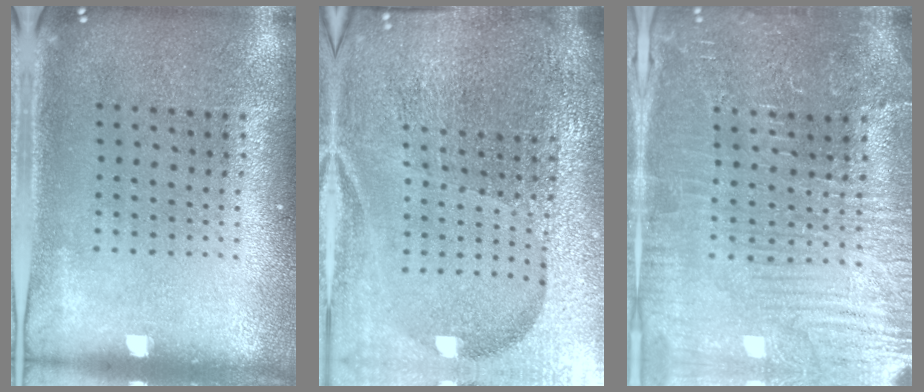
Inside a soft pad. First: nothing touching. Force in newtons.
{"total": 6.1, "press": 5.4, "slide": 2.8}
{"total": 4.3, "press": 4.2, "slide": 1.3}